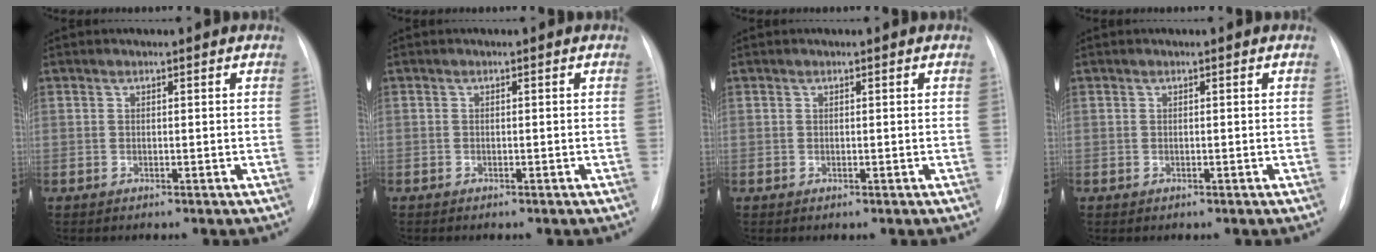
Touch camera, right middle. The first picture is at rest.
{"total": 0.0}
{"total": 0.0}
{"total": 0.0}